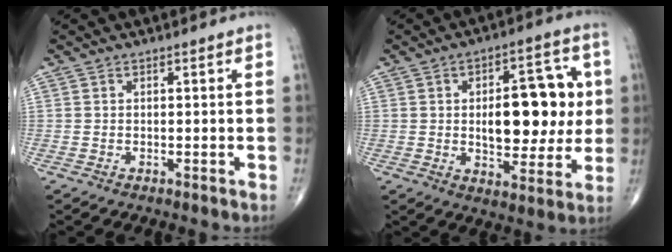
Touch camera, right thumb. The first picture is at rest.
{"total": 16.6, "force": [1.4, 8.2, 14.3], "torque": [-0.162, 0.005, 0.024]}